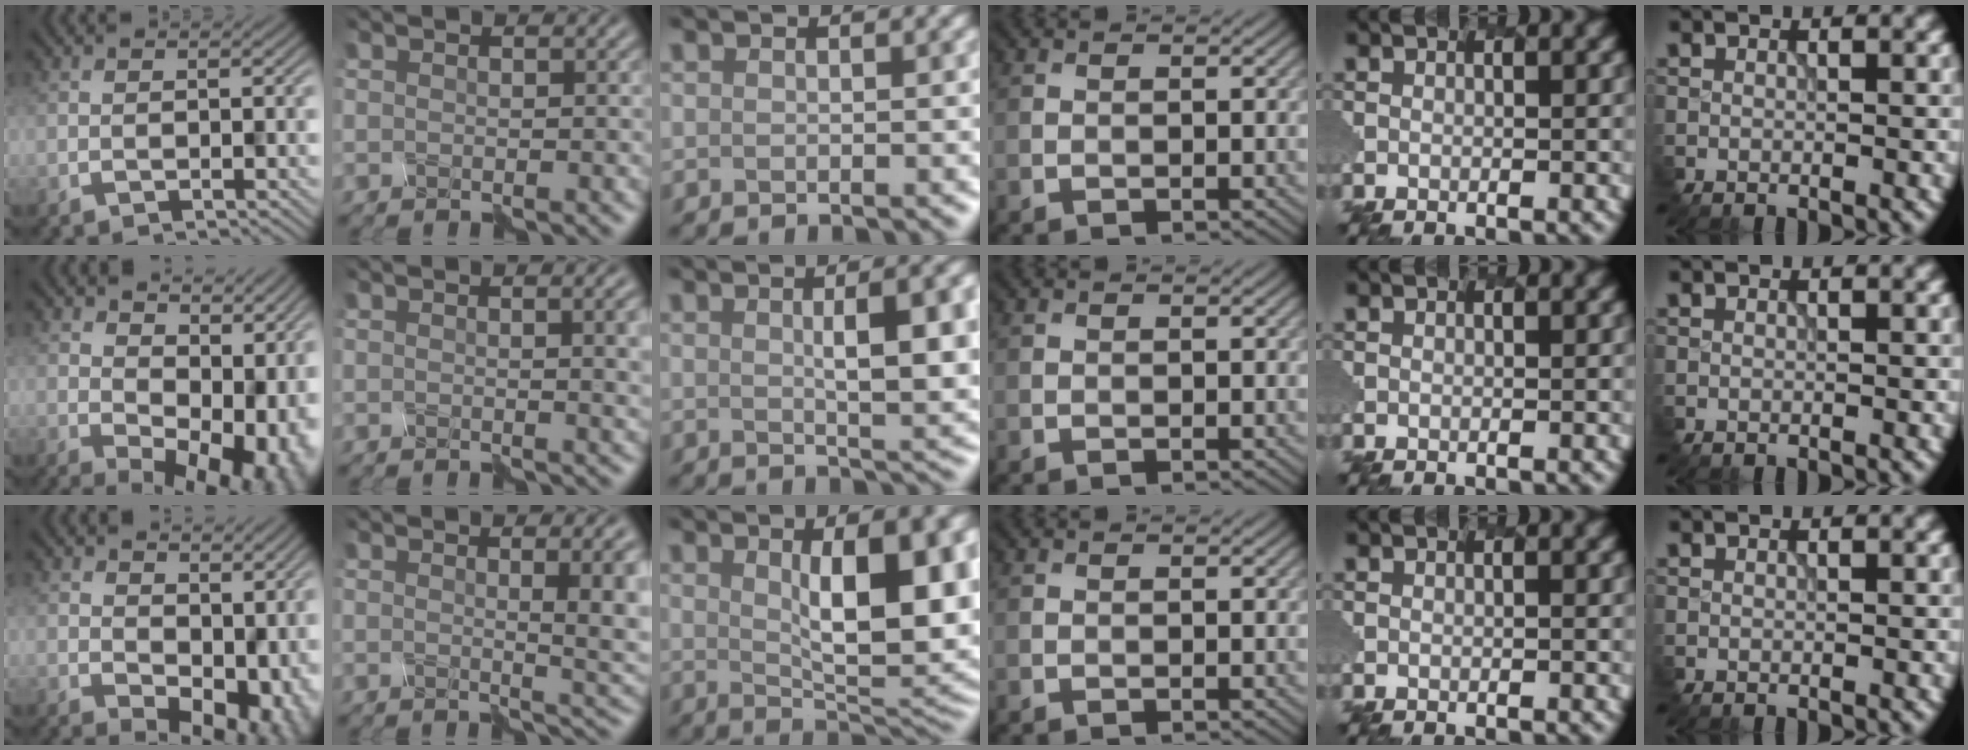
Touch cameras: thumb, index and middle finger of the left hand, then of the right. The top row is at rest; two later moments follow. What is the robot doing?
{"motion": "disassemble", "object": "spray bottle"}